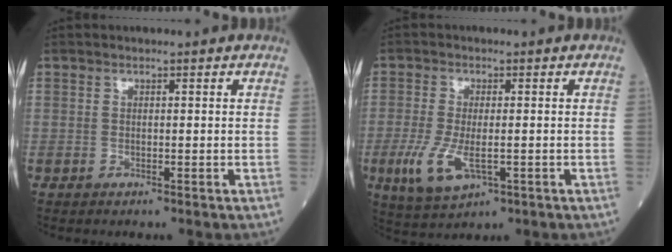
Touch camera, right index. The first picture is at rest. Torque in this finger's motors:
{"motor_torque": [0.44, 0.27, 0.44, 0.13]}